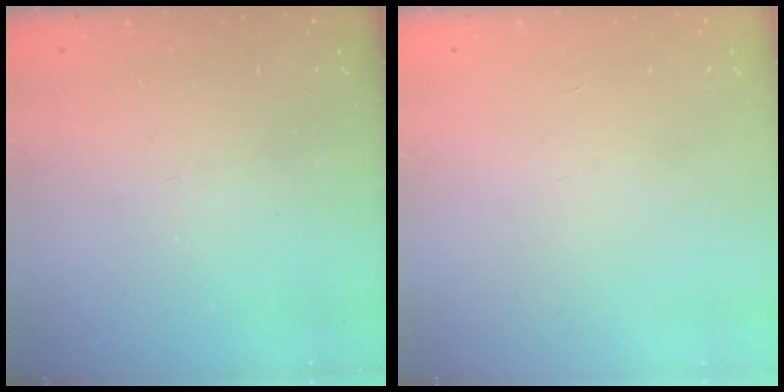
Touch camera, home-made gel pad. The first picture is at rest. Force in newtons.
{"total": 0.0}